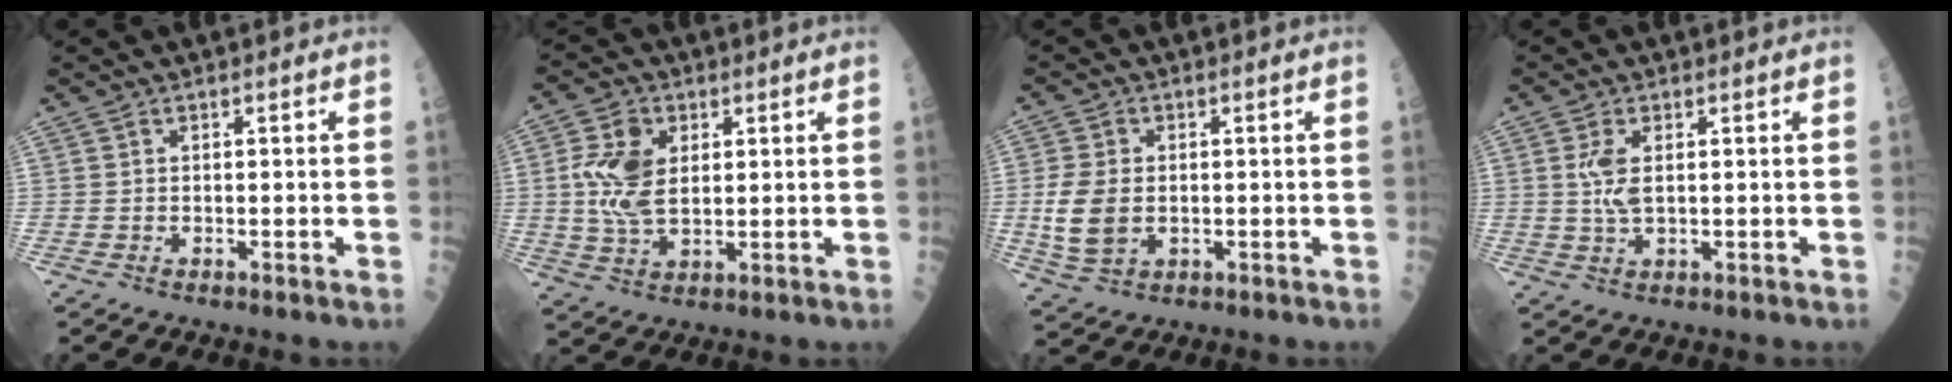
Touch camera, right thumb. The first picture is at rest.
{"total": 9.2, "force": [1.6, 5.6, 7.1], "torque": [-0.141, -0.002, 0.037]}
{"total": 7.8, "force": [-0.5, 5.2, 5.8], "torque": [-0.117, -0.002, -0.004]}
{"total": 4.0, "force": [0.7, 1.6, 3.6], "torque": [-0.082, -0.004, 0.020]}